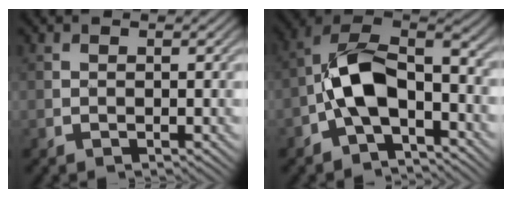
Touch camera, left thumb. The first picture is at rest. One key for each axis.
{"total": 10.2, "fx": -2.8, "fy": 5.4, "fz": 8.2, "tx": -0.156, "ty": 0.013, "tz": -0.062}